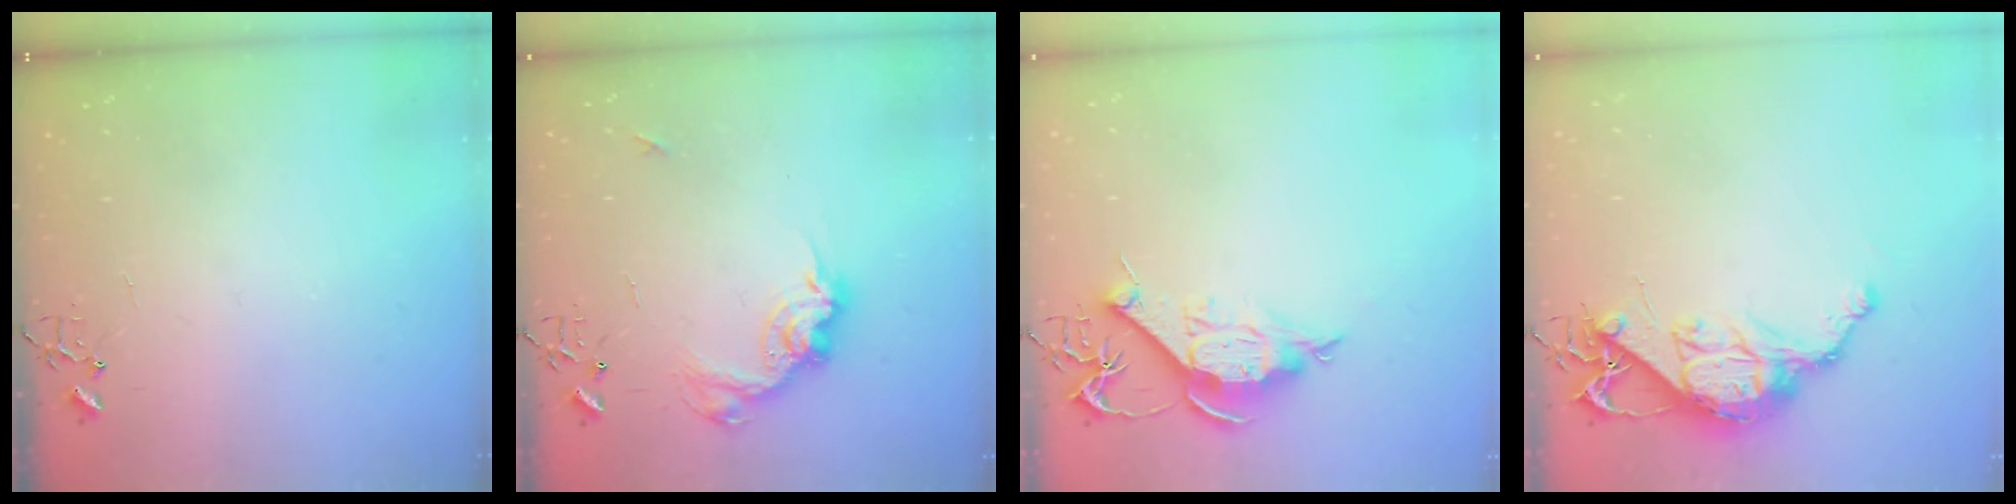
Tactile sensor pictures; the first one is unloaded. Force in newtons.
{"total": 14.4, "press": 14.3, "slide": 1.1}
{"total": 10.6, "press": 10.6, "slide": 0.4}
{"total": 12.8, "press": 12.7, "slide": 1.0}